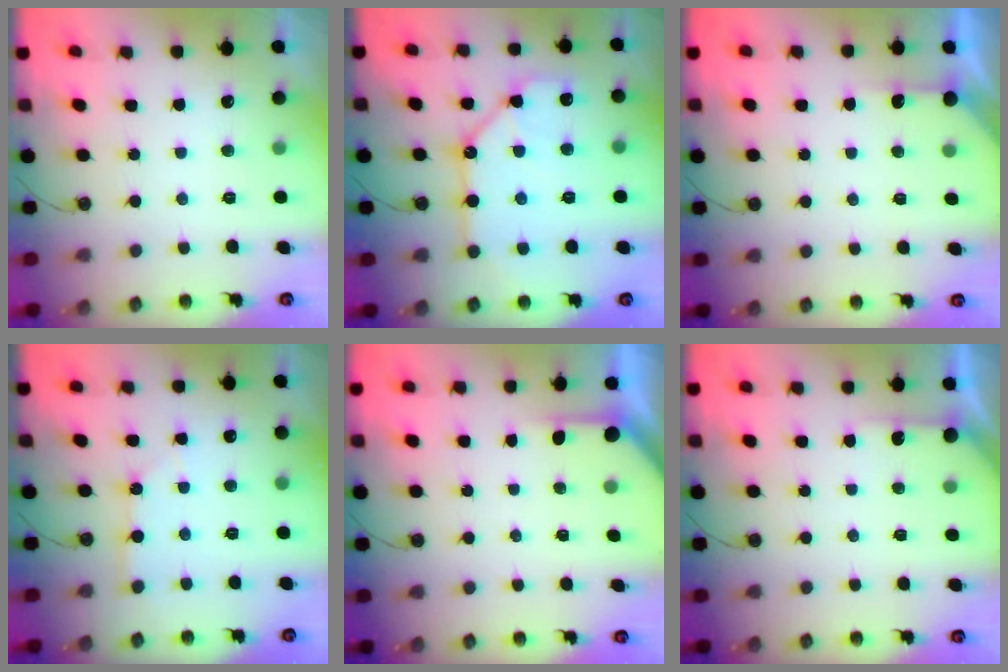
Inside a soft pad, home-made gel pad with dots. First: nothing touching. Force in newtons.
{"total": 12.7, "press": 12.6, "slide": 1.5}
{"total": 3.8, "press": 3.8, "slide": 0.4}
{"total": 2.1, "press": 2.1, "slide": 0.3}
{"total": 2.5, "press": 2.5, "slide": 0.3}
{"total": 4.5, "press": 4.4, "slide": 0.4}